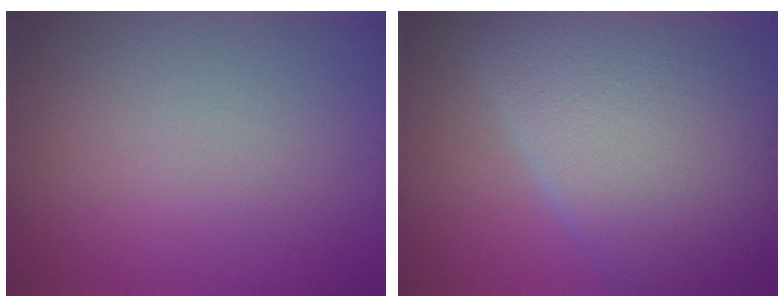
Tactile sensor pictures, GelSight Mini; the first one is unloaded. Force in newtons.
{"total": 11.3, "press": 11.3, "slide": 0.6}